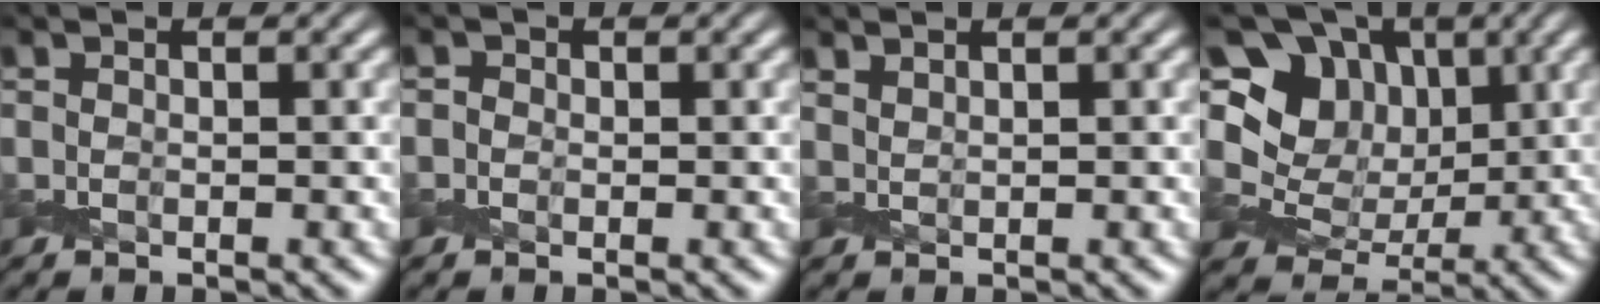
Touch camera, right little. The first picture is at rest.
{"total": 0.7, "force": [-0.3, 0.7, 0.2], "torque": [-0.003, -0.001, -0.009]}
{"total": 1.0, "force": [1.0, -0.1, -0.1], "torque": [-0.004, -0.001, 0.025]}
{"total": 9.7, "force": [3.9, 7.4, 4.9], "torque": [-0.110, 0.038, 0.047]}